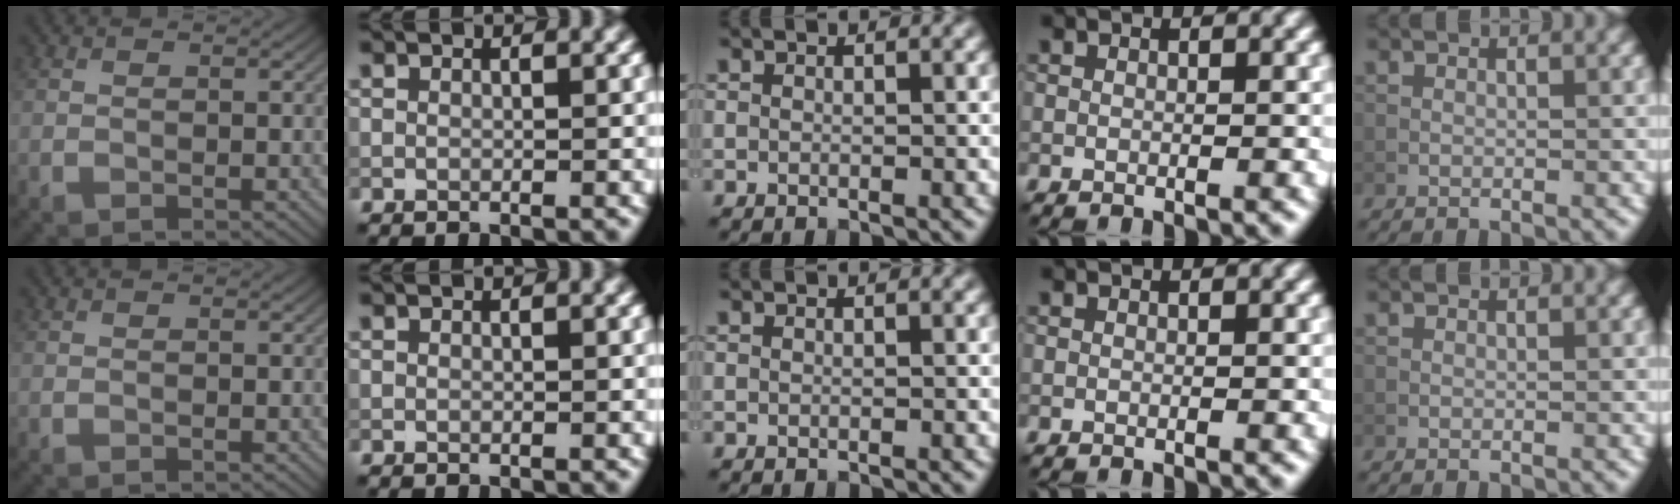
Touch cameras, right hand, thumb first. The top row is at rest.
{}